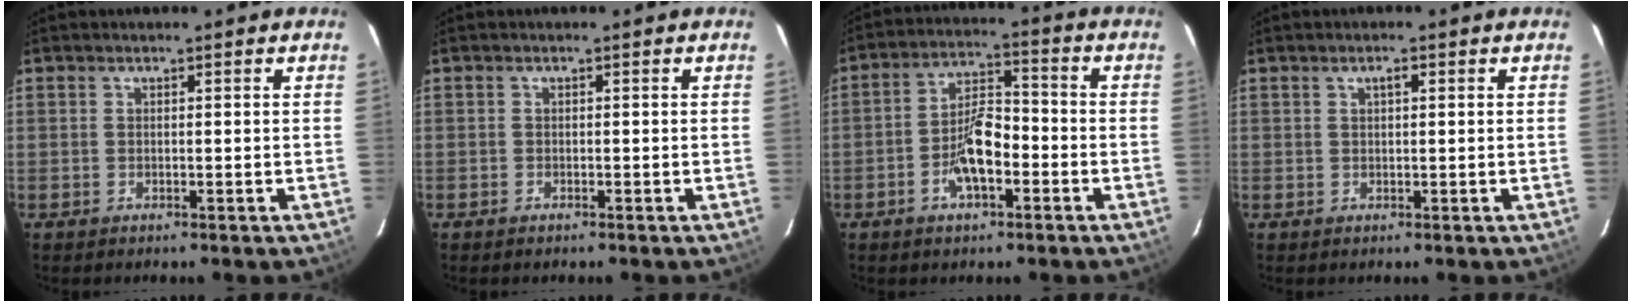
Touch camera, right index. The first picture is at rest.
{"total": 0.6, "force": [-0.5, 0.3, 0.1], "torque": [-0.002, 0.000, -0.010]}
{"total": 8.2, "force": [-3.4, 3.3, 6.8], "torque": [-0.134, 0.012, -0.056]}
{"total": 1.2, "force": [0.5, 0.4, 1.0], "torque": [-0.017, 0.005, 0.007]}